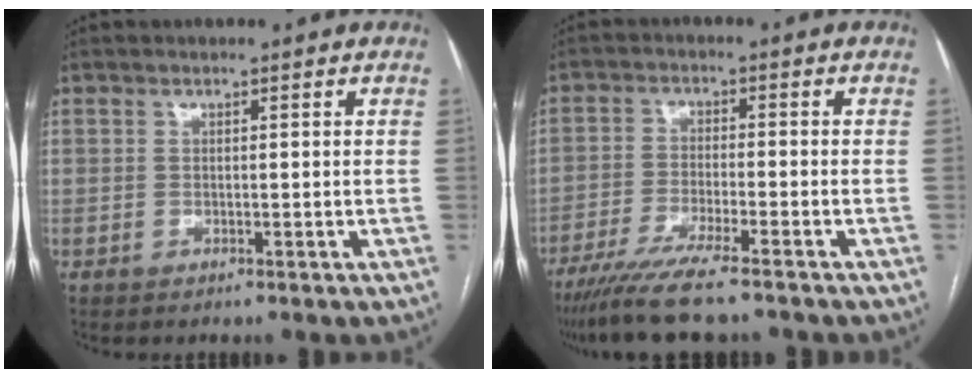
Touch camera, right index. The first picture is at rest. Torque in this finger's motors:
{"motor_torque": [1.04, -1.09, 0.50, 0.12]}